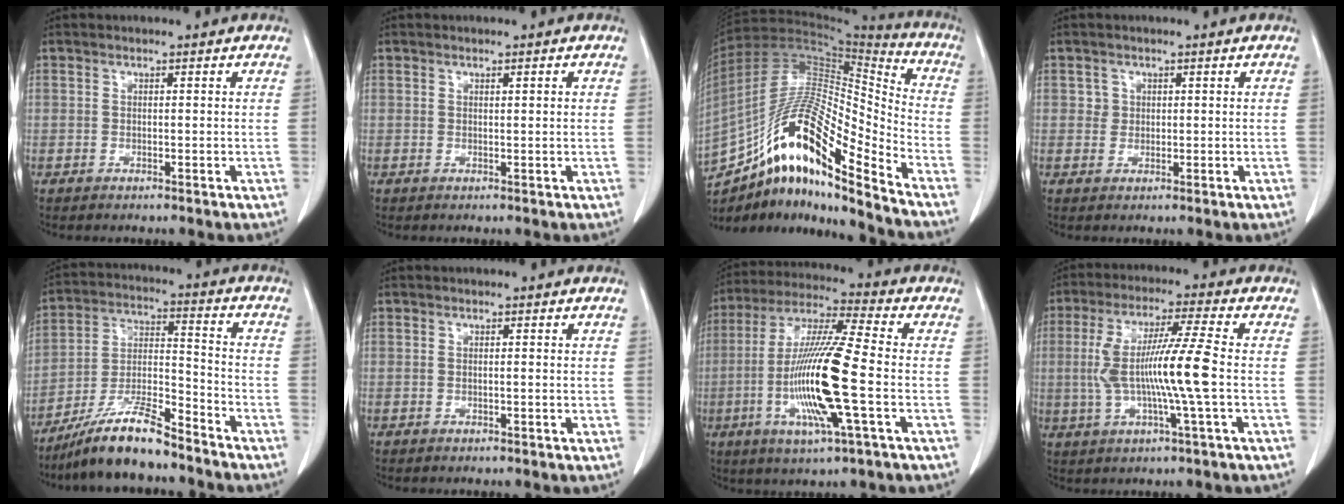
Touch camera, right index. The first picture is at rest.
{"total": 0.7, "force": [0.3, 0.0, 0.6], "torque": [-0.011, 0.001, 0.005]}
{"total": 21.4, "force": [-13.6, 3.6, 16.1], "torque": [-0.311, 0.009, -0.242]}
{"total": 1.4, "force": [0.5, 1.3, 0.1], "torque": [0.010, 0.001, 0.004]}
{"total": 12.6, "force": [-10.2, 1.8, 7.3], "torque": [-0.141, -0.003, -0.186]}
{"total": 0.5, "force": [0.0, 0.1, 0.5], "torque": [-0.012, -0.001, 0.000]}
{"total": 16.5, "force": [-3.5, 0.6, 16.1], "torque": [-0.326, -0.012, -0.071]}
{"total": 11.8, "force": [-0.8, -0.5, 11.8], "torque": [-0.235, 0.004, -0.018]}